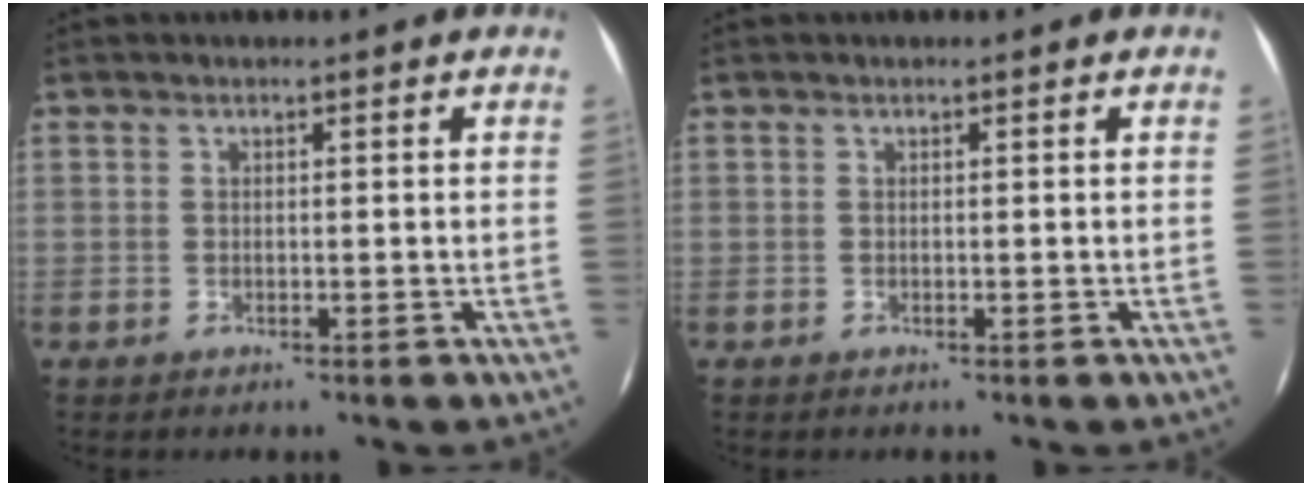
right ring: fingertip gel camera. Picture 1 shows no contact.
{"total": 0.0}